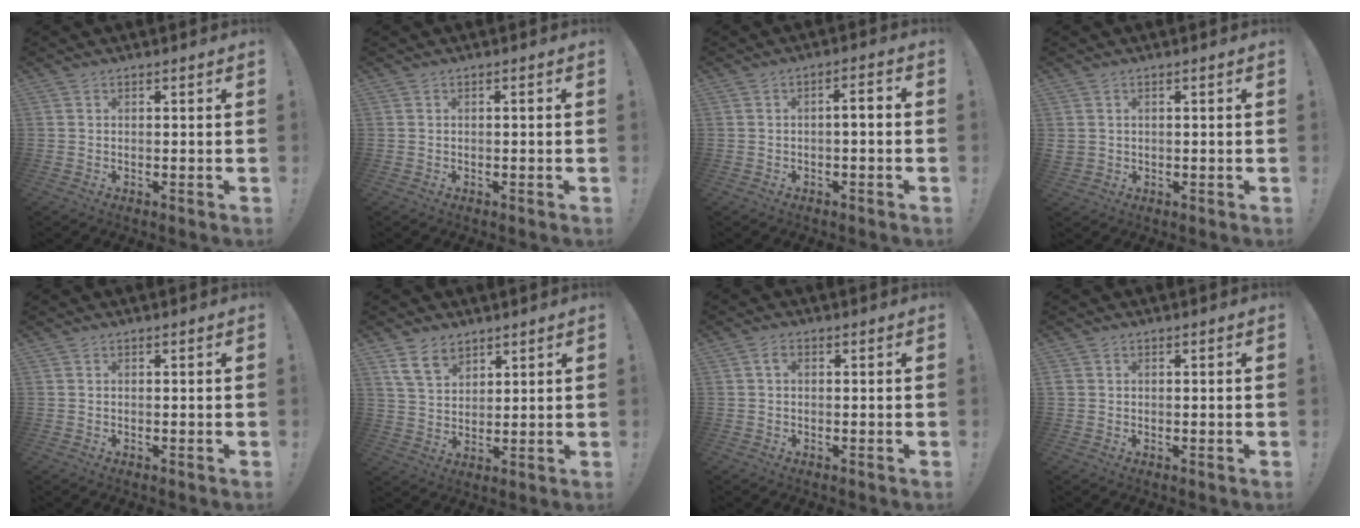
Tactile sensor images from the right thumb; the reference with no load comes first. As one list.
[{"total": 0.7, "force": [-0.3, 0.0, 0.6], "torque": [-0.019, 0.004, -0.005]}, {"total": 3.3, "force": [-1.4, 0.6, 2.9], "torque": [-0.057, 0.010, -0.025]}, {"total": 2.0, "force": [0.5, 1.8, 0.8], "torque": [-0.010, 0.000, 0.011]}, {"total": 0.0}, {"total": 8.9, "force": [6.0, 5.3, 3.8], "torque": [-0.072, -0.023, 0.119]}, {"total": 1.8, "force": [0.3, 1.1, 1.4], "torque": [-0.024, 0.004, 0.004]}, {"total": 0.9, "force": [0.0, 0.9, 0.2], "torque": [-0.007, 0.005, 0.001]}]